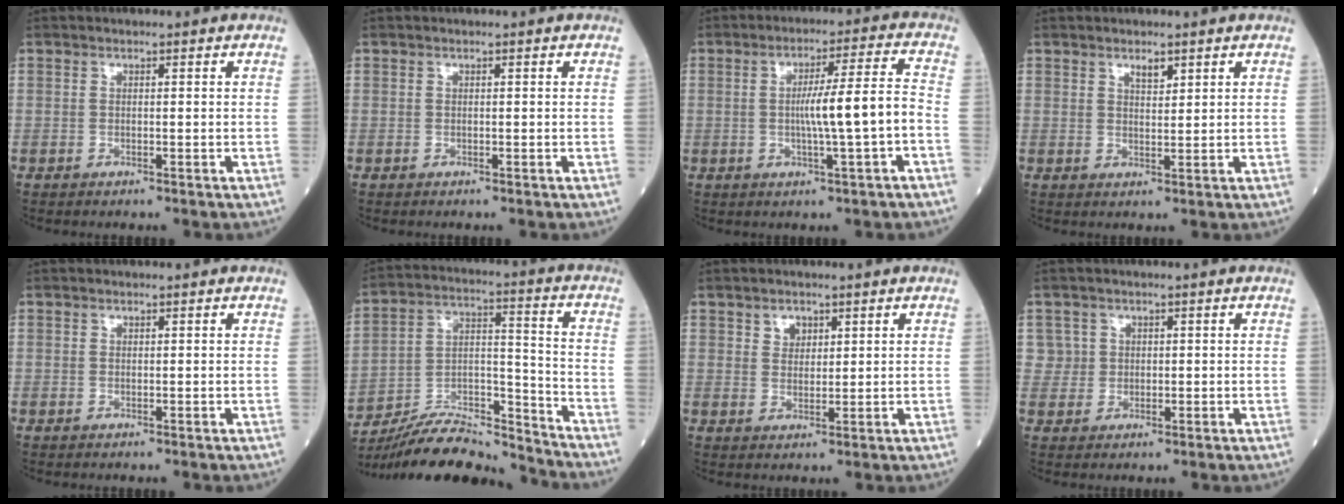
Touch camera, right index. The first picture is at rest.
{"total": 0.0}
{"total": 8.5, "force": [-1.4, -0.6, 8.3], "torque": [-0.137, 0.008, -0.021]}
{"total": 2.1, "force": [1.5, 0.7, 1.3], "torque": [-0.022, -0.003, 0.026]}
{"total": 0.0}
{"total": 16.1, "force": [-15.6, 1.7, 3.7], "torque": [-0.063, 0.036, -0.268]}
{"total": 2.4, "force": [1.5, 1.7, 1.0], "torque": [-0.015, -0.001, 0.026]}
{"total": 2.9, "force": [0.9, 2.7, -0.3], "torque": [0.023, 0.003, 0.011]}